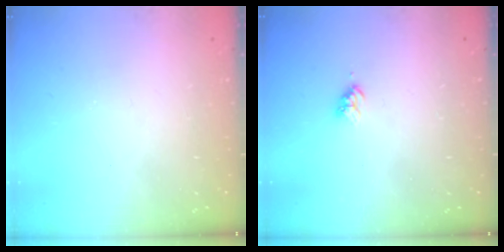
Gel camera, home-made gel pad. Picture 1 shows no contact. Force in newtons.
{"total": 3.1, "press": 3.1, "slide": 0.4}